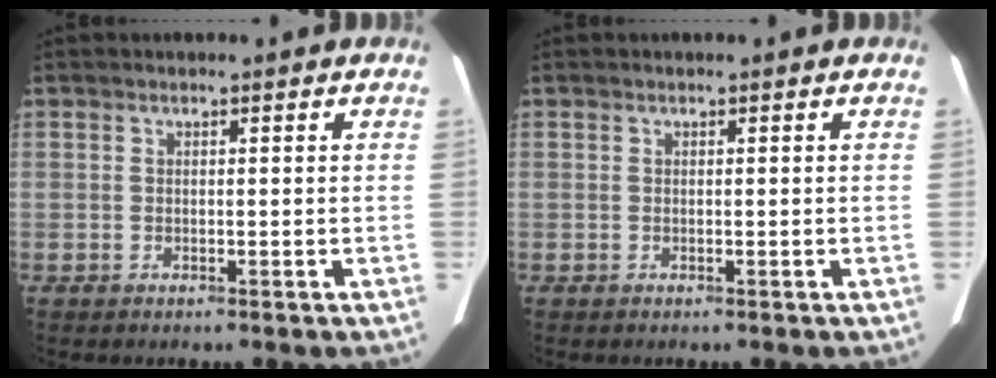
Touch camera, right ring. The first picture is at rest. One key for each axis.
{"total": 0.0}